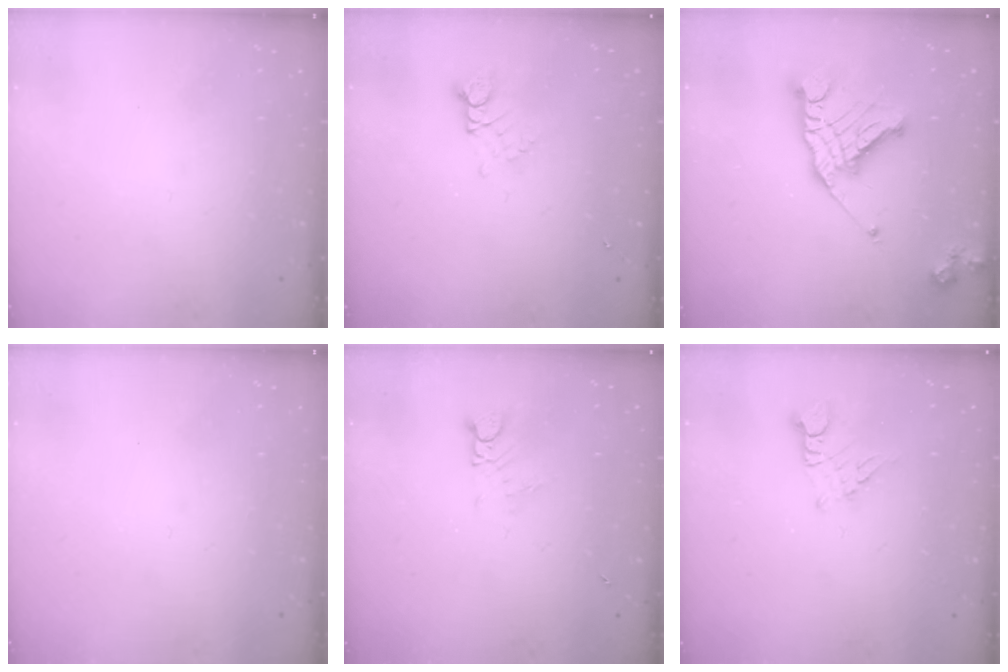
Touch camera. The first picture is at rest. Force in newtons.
{"total": 2.9, "press": 2.9, "slide": 0.4}
{"total": 16.6, "press": 16.5, "slide": 1.6}
{"total": 0.0}
{"total": 3.0, "press": 2.9, "slide": 0.3}
{"total": 3.4, "press": 3.4, "slide": 0.4}